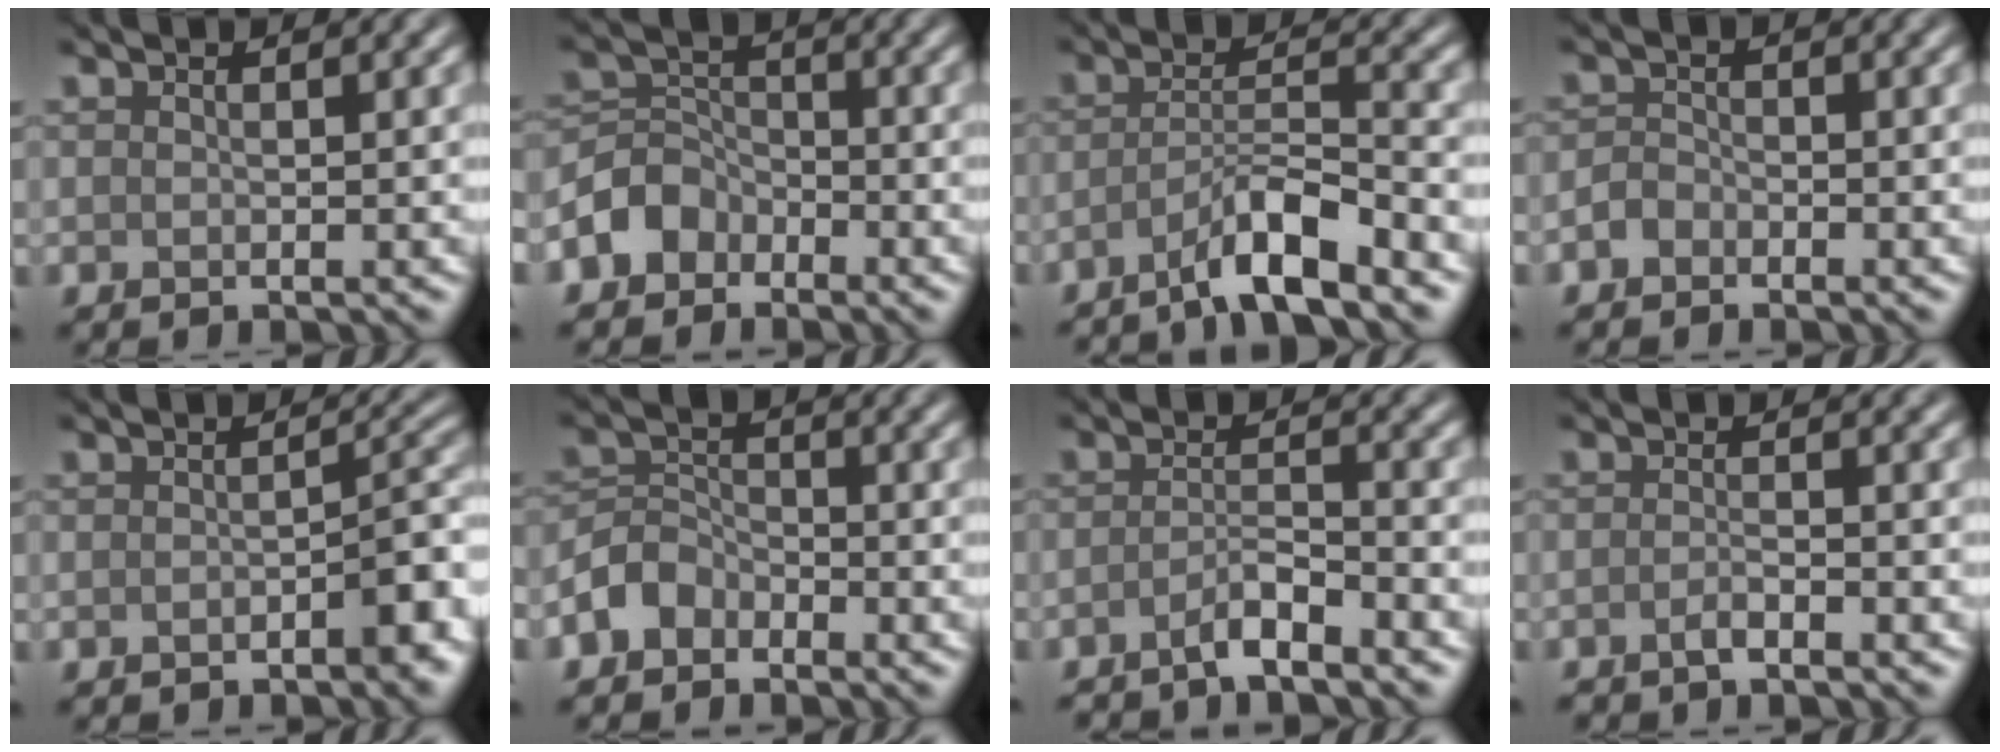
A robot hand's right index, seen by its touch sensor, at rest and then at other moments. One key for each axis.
{"total": 3.6, "fx": -2.4, "fy": 2.6, "fz": 0.8, "tx": -0.015, "ty": 0.006, "tz": -0.058}
{"total": 4.7, "fx": -3.5, "fy": 0.4, "fz": 3.1, "tx": -0.054, "ty": 0.007, "tz": -0.074}
{"total": 1.6, "fx": -1.2, "fy": 0.9, "fz": 0.4, "tx": -0.006, "ty": 0.003, "tz": -0.028}
{"total": 3.3, "fx": -1.9, "fy": 1.1, "fz": 2.5, "tx": -0.030, "ty": 0.007, "tz": -0.031}
{"total": 3.0, "fx": -2.3, "fy": 1.8, "fz": 0.7, "tx": -0.013, "ty": 0.009, "tz": -0.056}
{"total": 2.6, "fx": -2.3, "fy": 0.2, "fz": 1.3, "tx": -0.024, "ty": 0.005, "tz": -0.048}
{"total": 1.4, "fx": -1.2, "fy": 0.1, "fz": 0.7, "tx": -0.016, "ty": 0.000, "tz": -0.026}